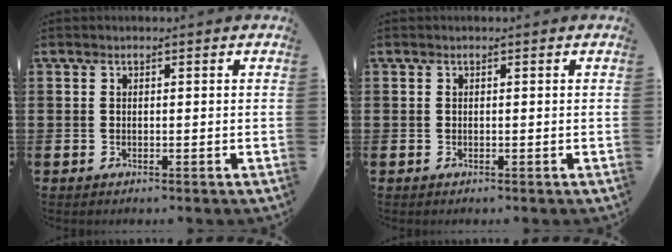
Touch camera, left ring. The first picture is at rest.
{"total": 0.0}